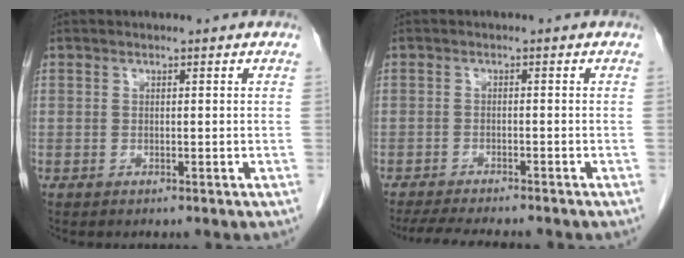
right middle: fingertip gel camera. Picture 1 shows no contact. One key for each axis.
{"total": 8.6, "fx": -7.6, "fy": 1.2, "fz": 3.7, "tx": -0.056, "ty": -0.013, "tz": -0.114}